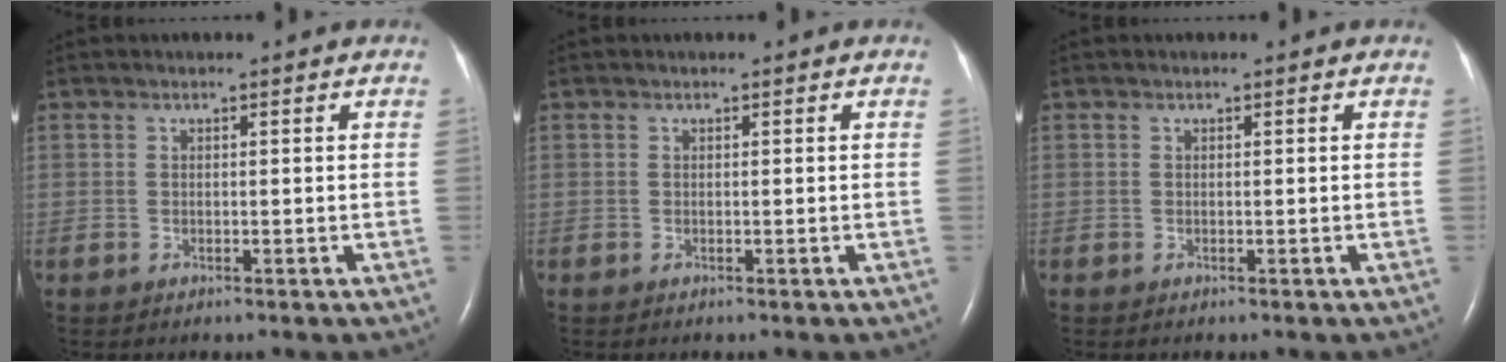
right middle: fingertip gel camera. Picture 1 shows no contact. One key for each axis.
{"total": 0.0}
{"total": 0.0}